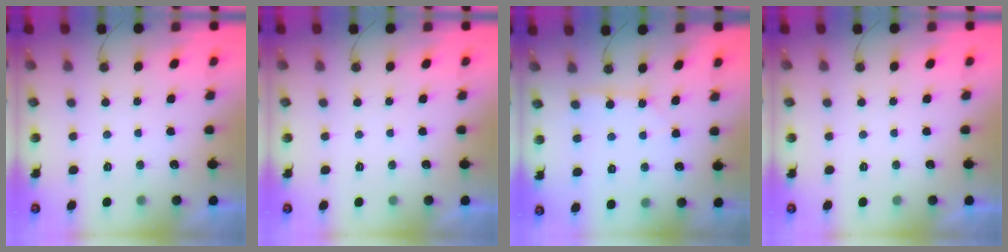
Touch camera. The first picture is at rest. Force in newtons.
{"total": 0.0}
{"total": 3.1, "press": 3.0, "slide": 0.4}
{"total": 0.0}